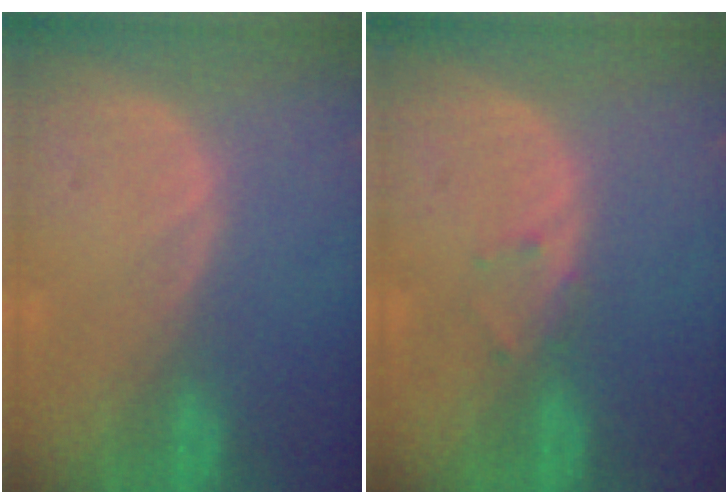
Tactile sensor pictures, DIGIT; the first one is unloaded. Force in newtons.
{"total": 1.1, "press": 1.0, "slide": 0.2}